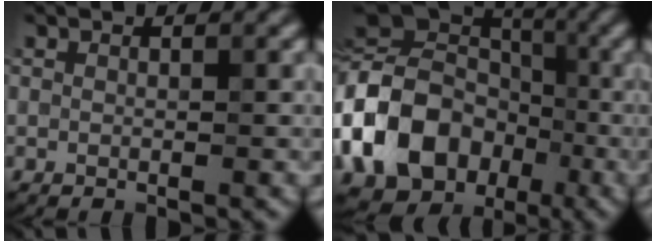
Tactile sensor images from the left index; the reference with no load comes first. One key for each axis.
{"total": 17.2, "fx": -4.4, "fy": 13.7, "fz": 9.4, "tx": -0.209, "ty": 0.010, "tz": -0.094}